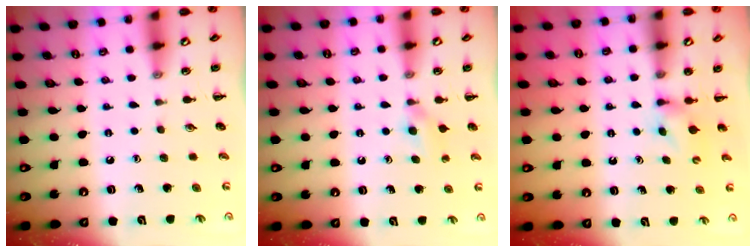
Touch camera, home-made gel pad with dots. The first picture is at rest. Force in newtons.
{"total": 4.0, "press": 3.7, "slide": 1.5}
{"total": 3.5, "press": 3.3, "slide": 1.0}